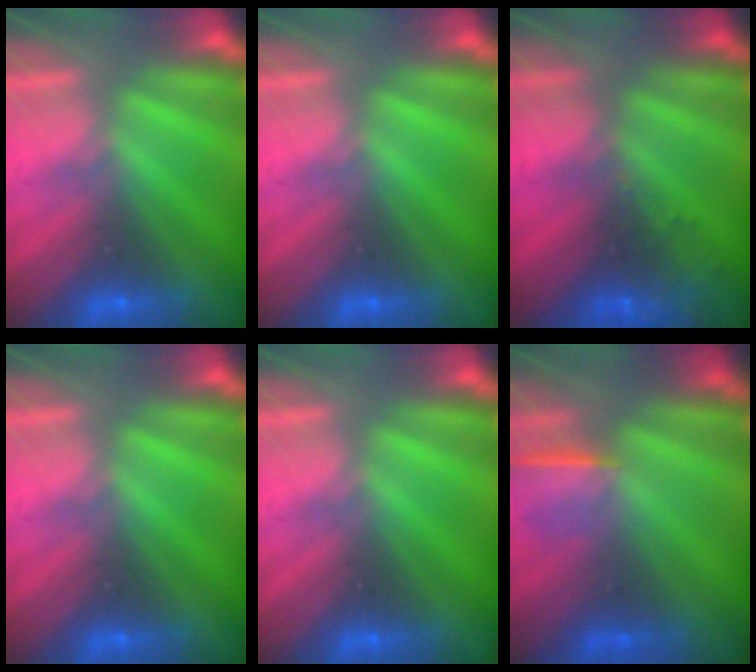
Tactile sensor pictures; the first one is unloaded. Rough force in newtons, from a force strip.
{"total": 0.0}
{"total": 8.5}
{"total": 0.0}
{"total": 0.0}
{"total": 1.2}